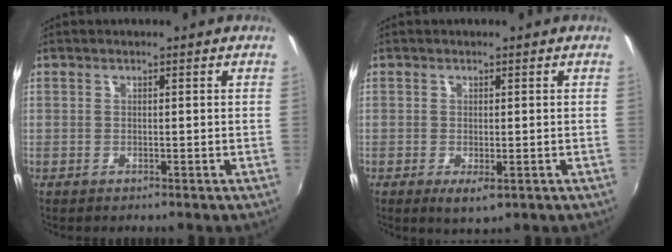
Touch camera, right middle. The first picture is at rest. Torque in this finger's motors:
{"motor_torque": [-0.10, -0.30, -0.02, -0.01]}